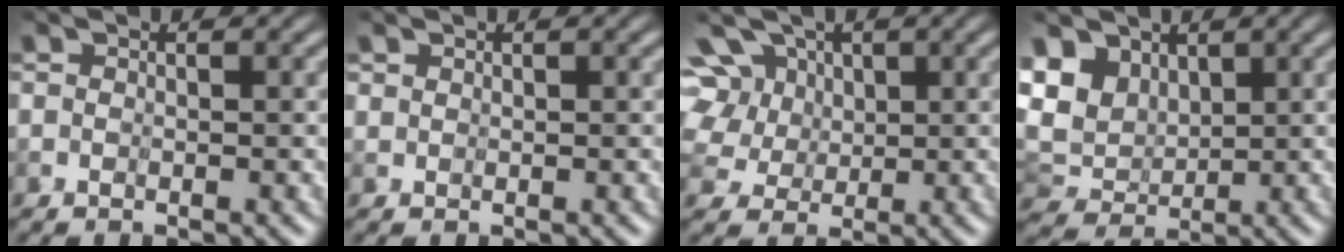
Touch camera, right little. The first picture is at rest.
{"total": 1.0, "force": [0.8, 0.5, 0.3], "torque": [-0.012, 0.005, 0.004]}
{"total": 9.7, "force": [4.8, 6.8, 4.8], "torque": [-0.105, 0.030, 0.070]}
{"total": 5.5, "force": [2.8, 3.7, 2.9], "torque": [-0.080, 0.005, 0.044]}